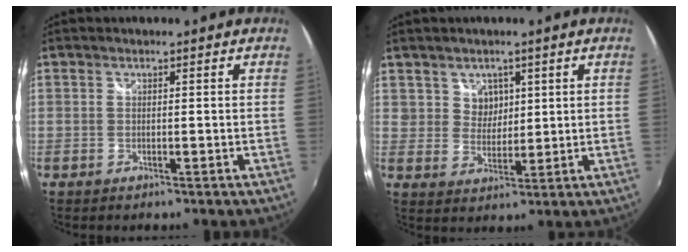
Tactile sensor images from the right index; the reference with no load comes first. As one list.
[{"total": 4.8, "force": [2.5, 4.0, 0.7], "torque": [-0.005, 0.005, 0.049]}]